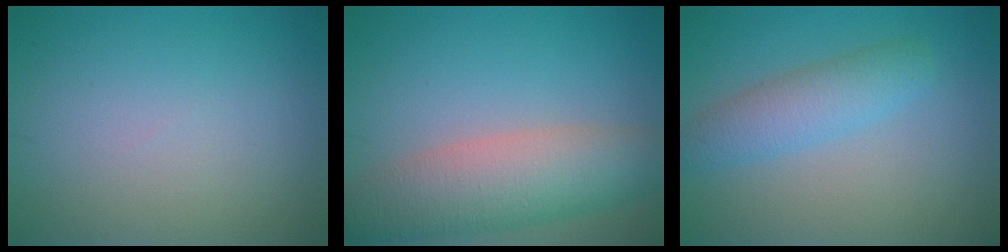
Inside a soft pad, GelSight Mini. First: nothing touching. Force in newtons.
{"total": 7.1, "press": 7.0, "slide": 0.7}
{"total": 3.6, "press": 3.6, "slide": 0.0}